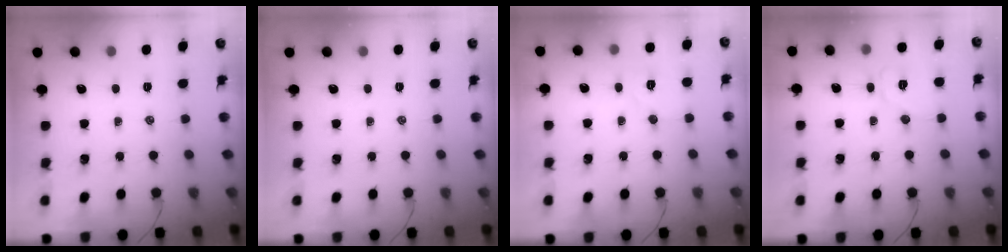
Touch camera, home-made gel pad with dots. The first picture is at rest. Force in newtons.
{"total": 0.0}
{"total": 5.7, "press": 5.6, "slide": 1.1}
{"total": 6.5, "press": 6.5, "slide": 0.4}